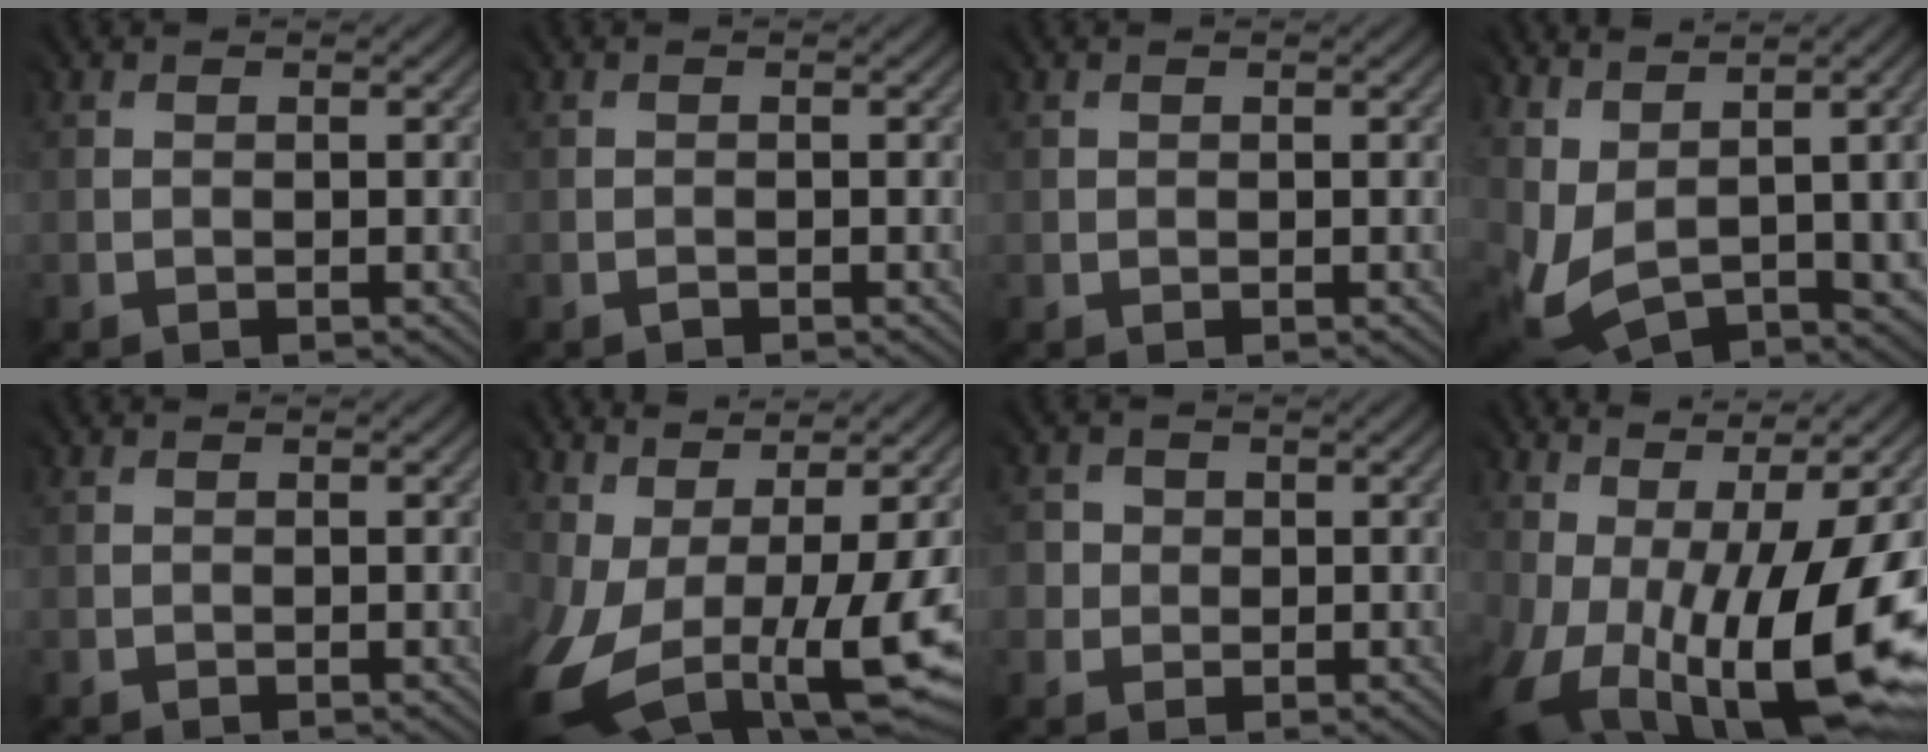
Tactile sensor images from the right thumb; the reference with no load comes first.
{"total": 0.6, "force": [-0.5, -0.1, -0.3], "torque": [0.007, -0.001, -0.009]}
{"total": 0.6, "force": [0.3, 0.5, 0.0], "torque": [0.009, 0.001, 0.005]}
{"total": 6.8, "force": [2.9, 3.6, 5.0], "torque": [-0.145, -0.019, 0.077]}
{"total": 0.0}
{"total": 13.7, "force": [-2.5, 7.0, 11.5], "torque": [-0.259, -0.066, 0.005]}
{"total": 2.6, "force": [0.4, 2.4, -0.8], "torque": [0.000, 0.002, 0.003]}
{"total": 16.0, "force": [-3.6, 8.0, 13.5], "torque": [-0.246, -0.060, -0.026]}